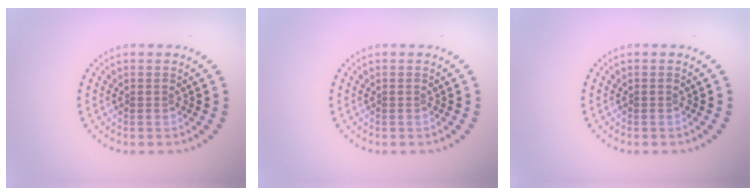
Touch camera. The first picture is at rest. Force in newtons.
{"total": 0.0}
{"total": 0.0}